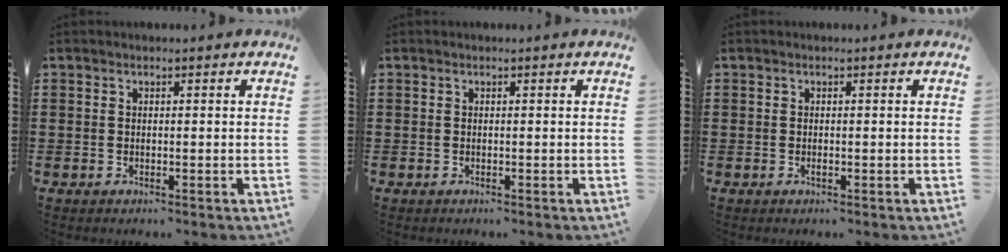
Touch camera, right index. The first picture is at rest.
{"total": 0.0}
{"total": 0.5, "force": [-0.2, 0.1, 0.5], "torque": [-0.011, -0.003, -0.003]}